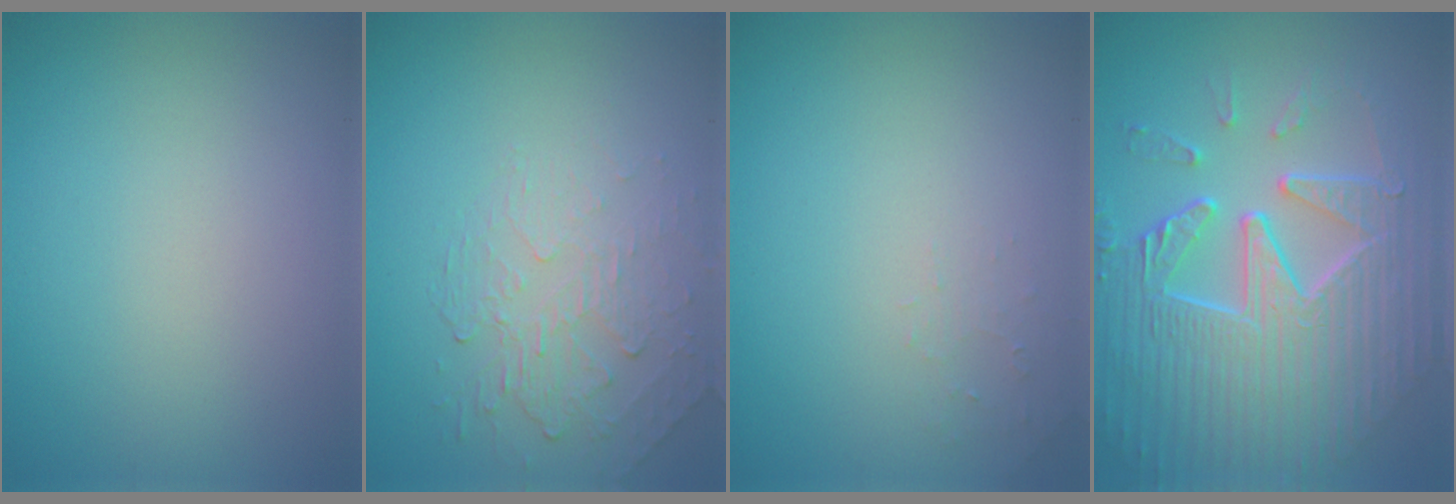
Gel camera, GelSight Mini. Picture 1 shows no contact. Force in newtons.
{"total": 2.2, "press": 1.1, "slide": 1.9}
{"total": 0.9, "press": 0.9, "slide": 0.2}
{"total": 9.6, "press": 6.6, "slide": 7.0}